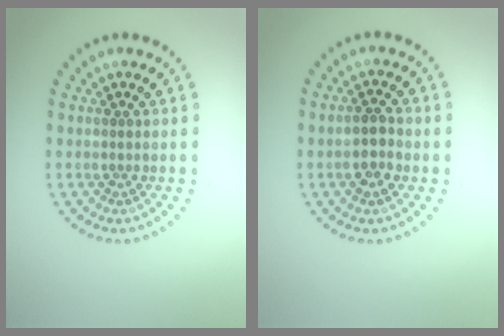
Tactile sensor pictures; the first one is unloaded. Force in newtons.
{"total": 1.9, "press": 1.8, "slide": 0.2}